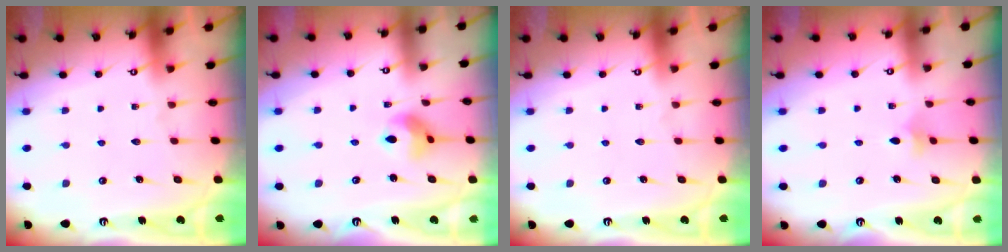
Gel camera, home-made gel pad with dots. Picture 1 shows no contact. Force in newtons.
{"total": 7.2, "press": 7.2, "slide": 0.3}
{"total": 0.0}
{"total": 3.4, "press": 3.3, "slide": 0.8}